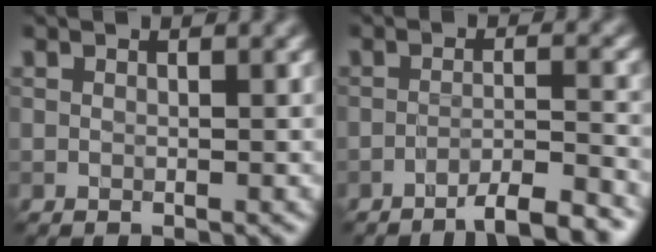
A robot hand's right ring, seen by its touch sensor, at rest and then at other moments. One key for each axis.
{"total": 4.9, "fx": -3.8, "fy": 0.6, "fz": 2.9, "tx": -0.037, "ty": 0.011, "tz": -0.064}